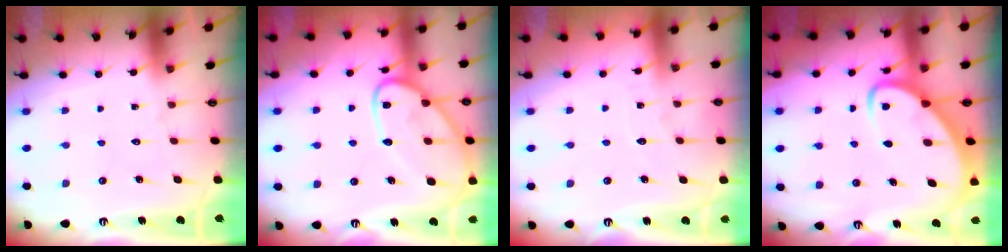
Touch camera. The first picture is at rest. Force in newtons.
{"total": 14.6, "press": 14.6, "slide": 1.1}
{"total": 2.6, "press": 2.6, "slide": 0.2}
{"total": 6.0, "press": 6.0, "slide": 0.6}